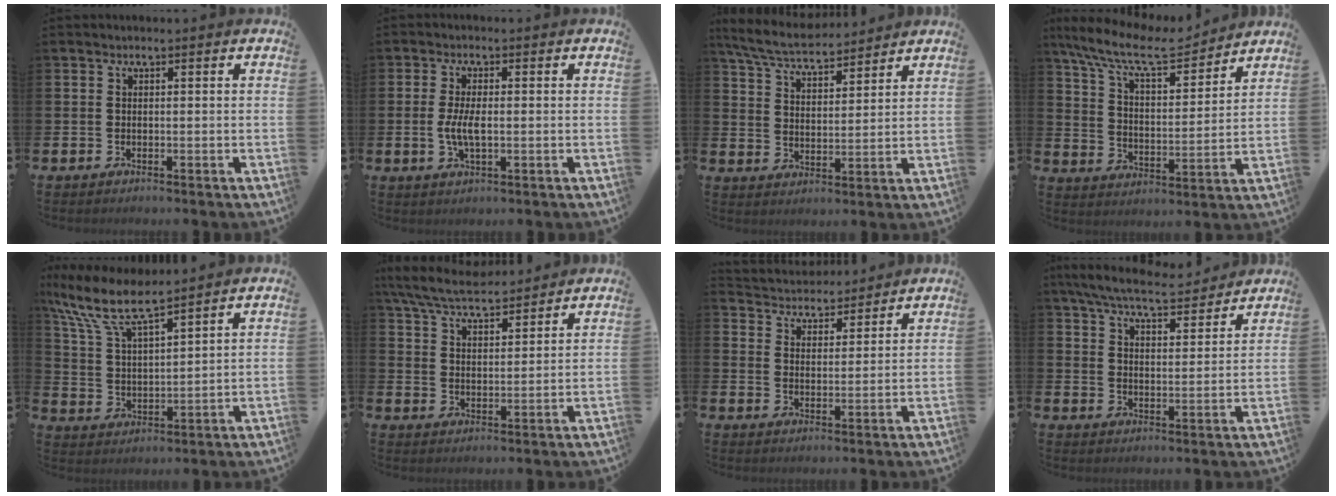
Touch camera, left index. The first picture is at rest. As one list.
[{"total": 3.8, "force": [-0.3, 1.5, 3.5], "torque": [-0.069, 0.000, -0.010]}, {"total": 6.3, "force": [6.0, 1.0, 1.9], "torque": [-0.064, -0.029, 0.107]}, {"total": 10.8, "force": [9.6, 2.5, 4.3], "torque": [-0.120, -0.057, 0.166]}, {"total": 9.1, "force": [7.9, 1.8, 4.2], "torque": [-0.117, -0.035, 0.141]}, {"total": 6.9, "force": [6.5, 1.2, 2.0], "torque": [-0.068, -0.030, 0.118]}, {"total": 4.4, "force": [4.3, 1.0, -0.5], "torque": [-0.015, -0.030, 0.075]}, {"total": 7.5, "force": [7.0, 1.2, 2.5], "torque": [-0.068, -0.037, 0.124]}]